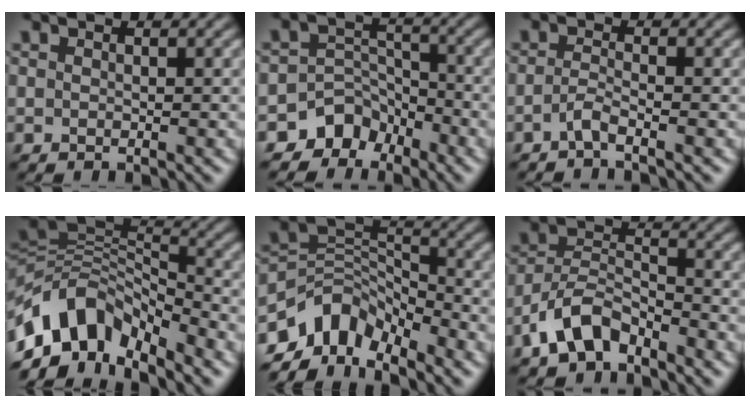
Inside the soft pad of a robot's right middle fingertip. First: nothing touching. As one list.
[{"total": 4.5, "force": [-3.3, 2.9, 0.7], "torque": [-0.001, 0.005, -0.058]}, {"total": 1.4, "force": [-0.9, 0.2, 1.1], "torque": [-0.027, -0.001, -0.026]}, {"total": 10.1, "force": [-5.1, 5.8, 6.5], "torque": [-0.117, 0.015, -0.107]}, {"total": 6.4, "force": [-4.8, 3.4, 2.5], "torque": [-0.031, -0.001, -0.095]}, {"total": 5.0, "force": [-3.4, 2.5, 2.7], "torque": [-0.053, 0.004, -0.075]}]